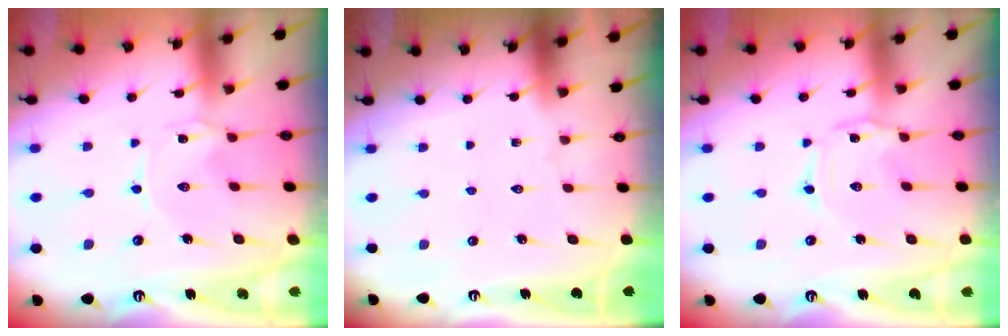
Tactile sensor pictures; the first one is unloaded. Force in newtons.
{"total": 0.0}
{"total": 1.7, "press": 1.7, "slide": 0.2}